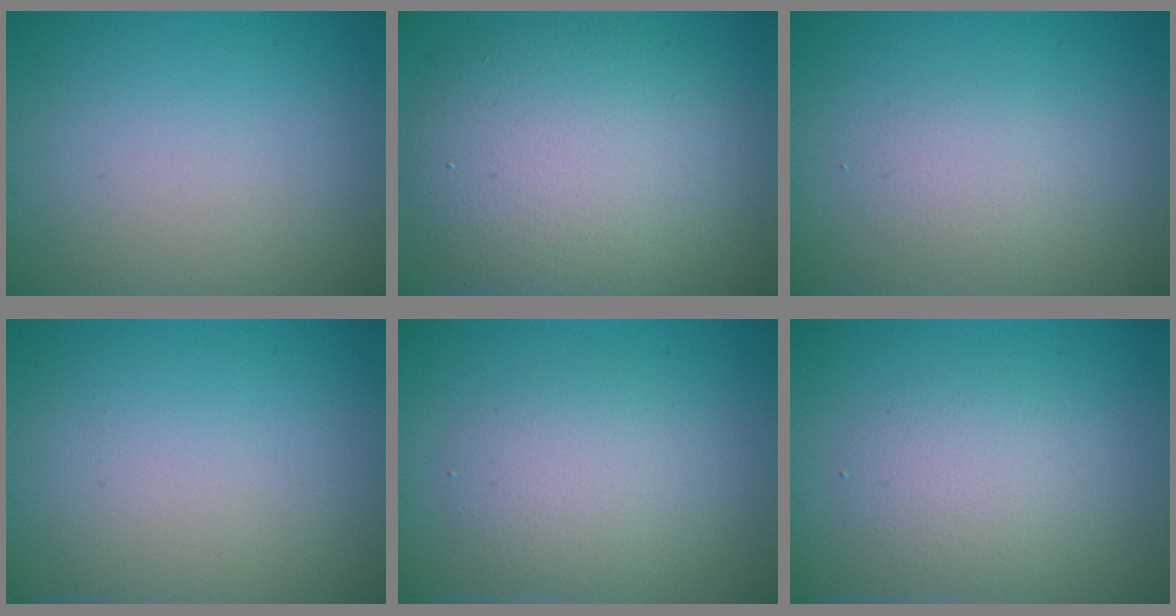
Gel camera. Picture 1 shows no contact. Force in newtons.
{"total": 10.4, "press": 10.4, "slide": 0.5}
{"total": 1.6, "press": 1.6, "slide": 0.1}
{"total": 0.0}
{"total": 3.3, "press": 3.3, "slide": 0.4}
{"total": 2.7, "press": 2.7, "slide": 0.2}